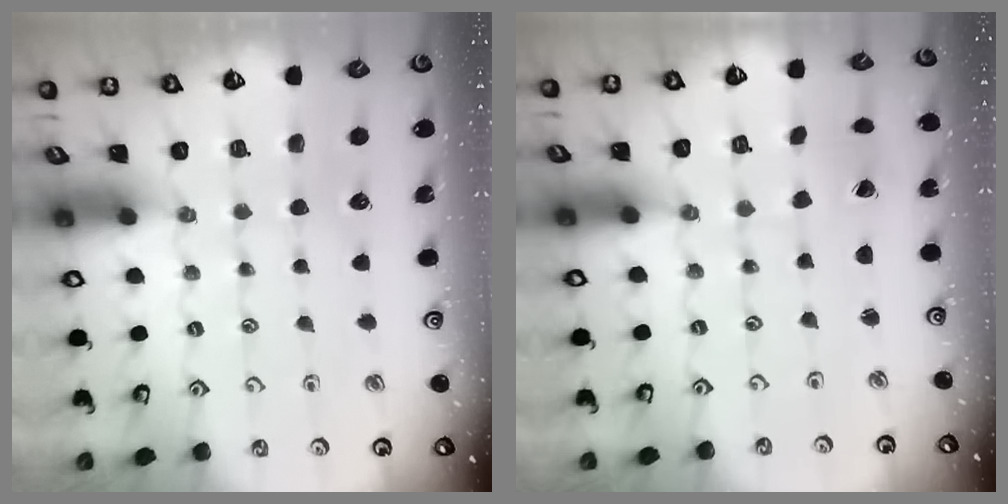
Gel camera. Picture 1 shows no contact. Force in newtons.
{"total": 0.9, "press": 0.7, "slide": 0.5}